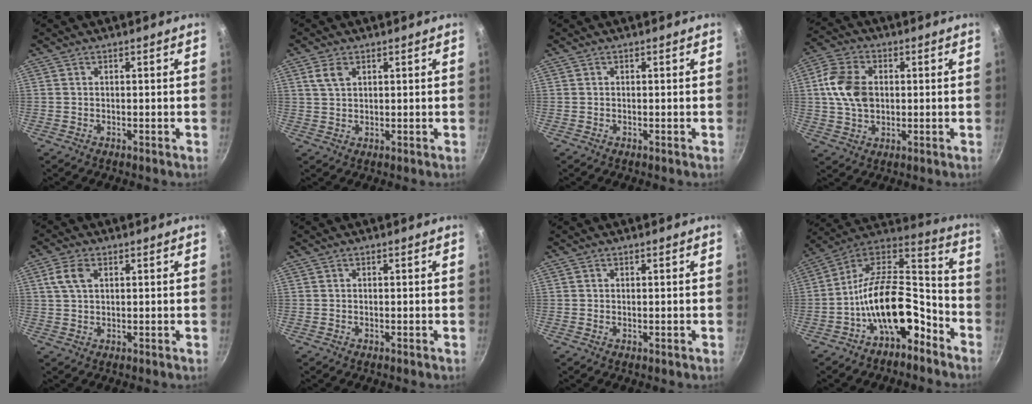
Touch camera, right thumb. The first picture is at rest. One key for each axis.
{"total": 3.3, "fx": 1.6, "fy": 1.9, "fz": 2.2, "tx": -0.039, "ty": -0.001, "tz": 0.031}
{"total": 0.0}
{"total": 10.4, "fx": 1.1, "fy": 7.3, "fz": 7.3, "tx": -0.127, "ty": 0.010, "tz": 0.012}
{"total": 4.5, "fx": 1.6, "fy": 2.5, "fz": 3.4, "tx": -0.069, "ty": 0.007, "tz": 0.030}
{"total": 0.0}
{"total": 0.0}
{"total": 18.1, "fx": -8.3, "fy": 9.2, "fz": 13.2, "tx": -0.188, "ty": 0.091, "tz": -0.150}